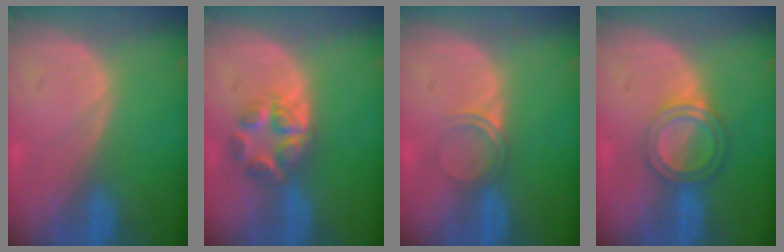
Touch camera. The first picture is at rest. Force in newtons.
{"total": 5.9, "press": 5.4, "slide": 2.2}
{"total": 2.5, "press": 2.1, "slide": 1.2}
{"total": 5.2, "press": 4.7, "slide": 2.2}